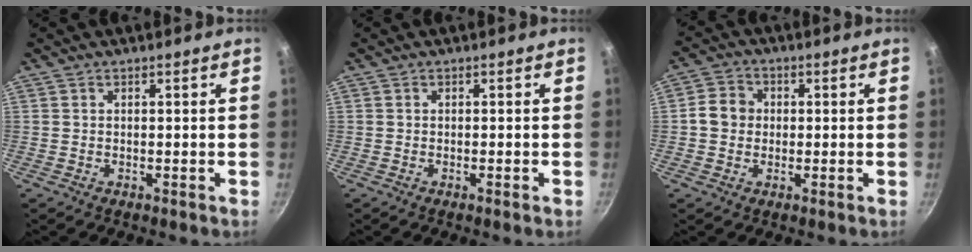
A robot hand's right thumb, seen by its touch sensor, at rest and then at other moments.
{"total": 0.8, "force": [-0.4, -0.1, 0.6], "torque": [-0.016, 0.002, -0.009]}
{"total": 5.3, "force": [0.1, 4.7, 2.4], "torque": [-0.021, 0.009, -0.012]}